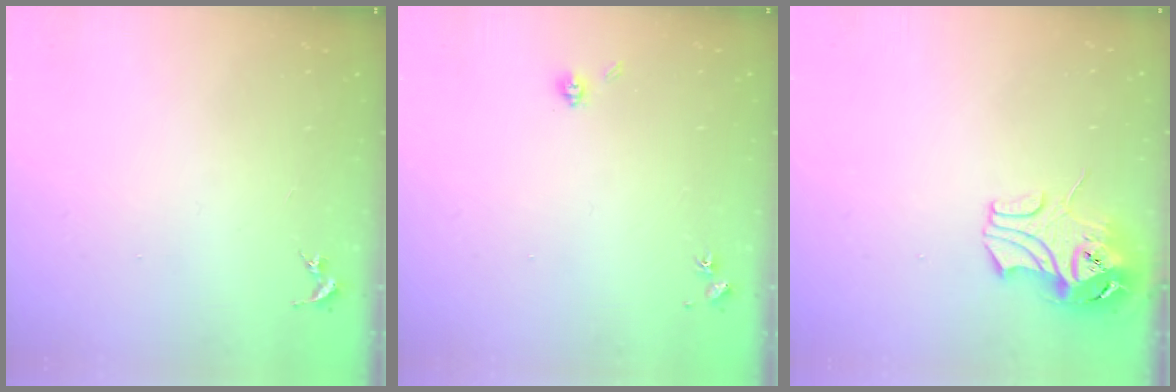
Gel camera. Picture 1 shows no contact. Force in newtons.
{"total": 4.6, "press": 4.4, "slide": 1.2}
{"total": 9.8, "press": 9.7, "slide": 1.6}